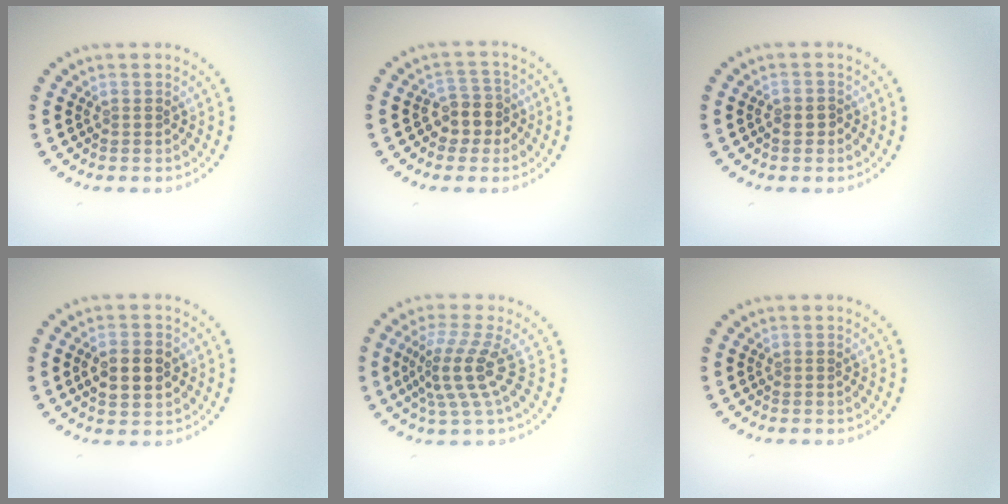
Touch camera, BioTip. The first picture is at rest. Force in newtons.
{"total": 2.8, "press": 2.5, "slide": 1.3}
{"total": 0.9, "press": 0.8, "slide": 0.3}
{"total": 4.5, "press": 4.5, "slide": 0.3}
{"total": 3.9, "press": 2.8, "slide": 2.8}
{"total": 0.0}